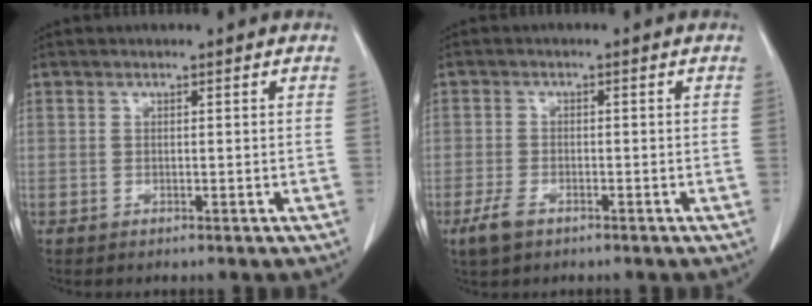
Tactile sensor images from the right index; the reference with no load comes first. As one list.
[{"total": 3.2, "force": [-2.0, 1.6, 2.0], "torque": [-0.048, -0.002, -0.034]}]